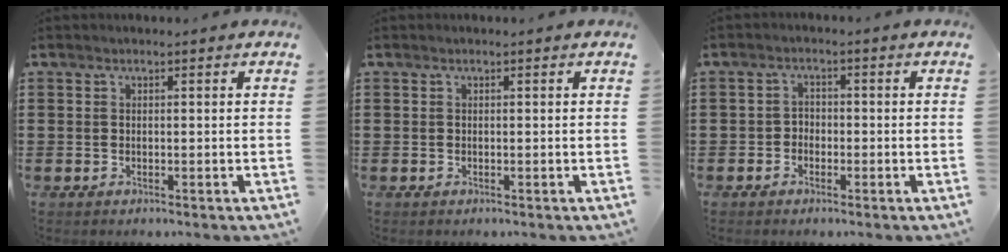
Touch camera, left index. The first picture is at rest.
{"total": 0.0}
{"total": 1.7, "force": [-1.2, 1.2, 0.3], "torque": [-0.011, 0.004, -0.027]}